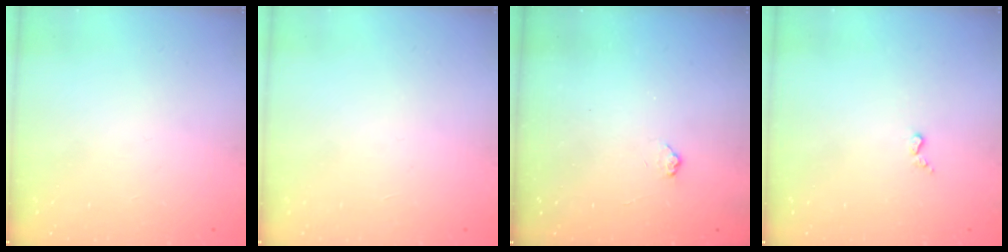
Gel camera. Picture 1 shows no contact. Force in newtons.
{"total": 0.0}
{"total": 4.5, "press": 4.5, "slide": 0.6}
{"total": 3.0, "press": 2.9, "slide": 0.5}